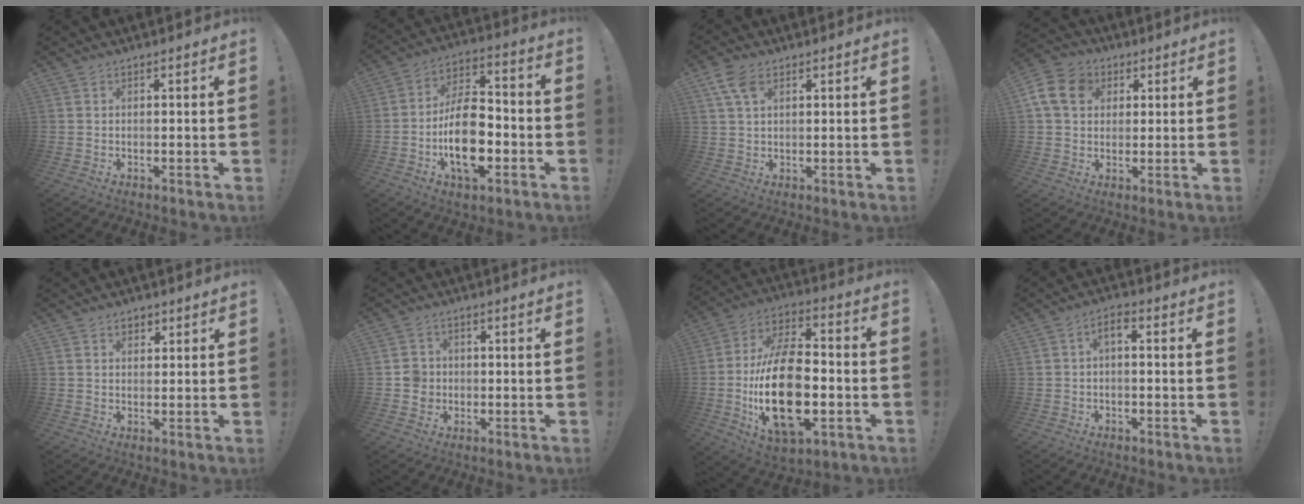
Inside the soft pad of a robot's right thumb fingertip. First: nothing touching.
{"total": 17.9, "force": [-5.4, 9.8, 14.0], "torque": [-0.260, 0.028, -0.088]}
{"total": 6.2, "force": [2.9, 3.6, 4.1], "torque": [-0.079, -0.002, 0.059]}
{"total": 12.5, "force": [3.4, 10.1, 6.6], "torque": [-0.117, 0.001, 0.070]}
{"total": 2.7, "force": [1.6, 1.9, 1.1], "torque": [-0.010, -0.003, 0.026]}
{"total": 4.9, "force": [-0.5, 4.6, 1.3], "torque": [-0.010, 0.007, -0.009]}
{"total": 25.8, "force": [-5.0, 14.1, 21.0], "torque": [-0.414, 0.020, -0.077]}
{"total": 3.4, "force": [-0.6, 1.3, 3.1], "torque": [-0.060, 0.009, -0.010]}